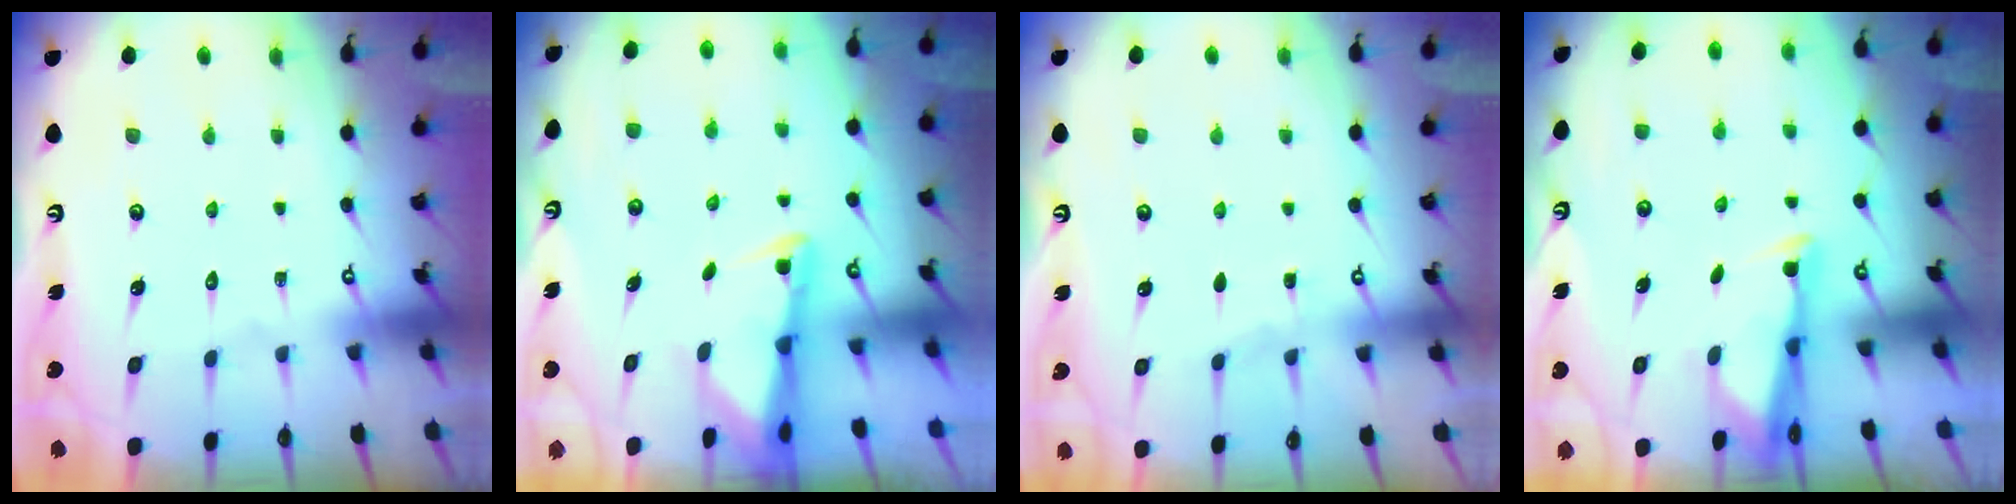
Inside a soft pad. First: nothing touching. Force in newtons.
{"total": 2.3, "press": 2.3, "slide": 0.5}
{"total": 3.0, "press": 3.0, "slide": 0.4}
{"total": 3.0, "press": 2.9, "slide": 0.8}